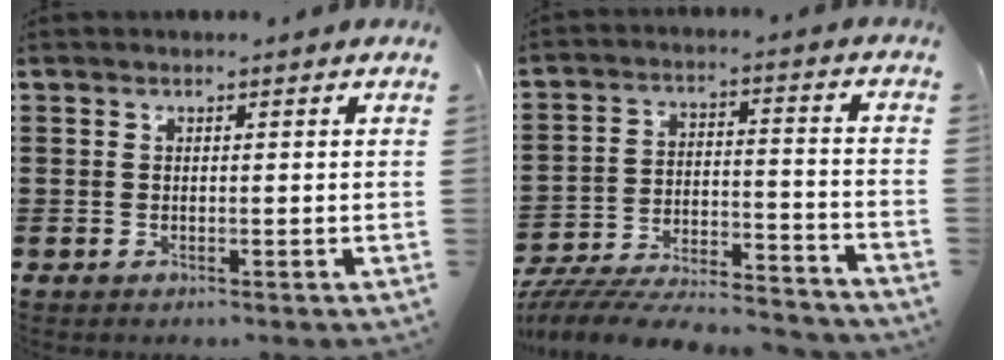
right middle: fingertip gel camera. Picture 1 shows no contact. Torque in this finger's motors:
{"motor_torque": [0.19, -0.05, 1.05, 0.21]}